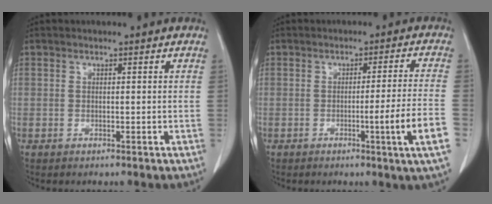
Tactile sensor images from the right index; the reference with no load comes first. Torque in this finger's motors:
{"motor_torque": [0.80, -0.25, 0.40, 0.06]}